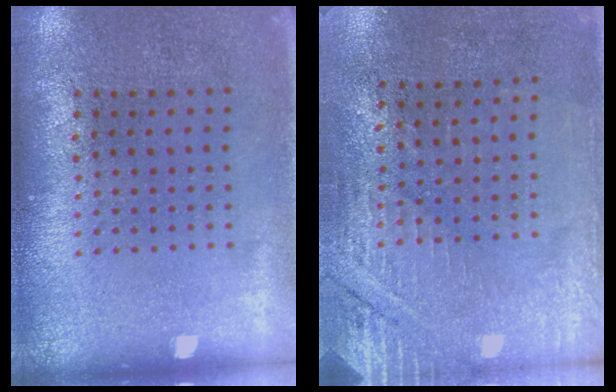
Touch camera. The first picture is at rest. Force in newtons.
{"total": 2.9, "press": 2.7, "slide": 1.1}